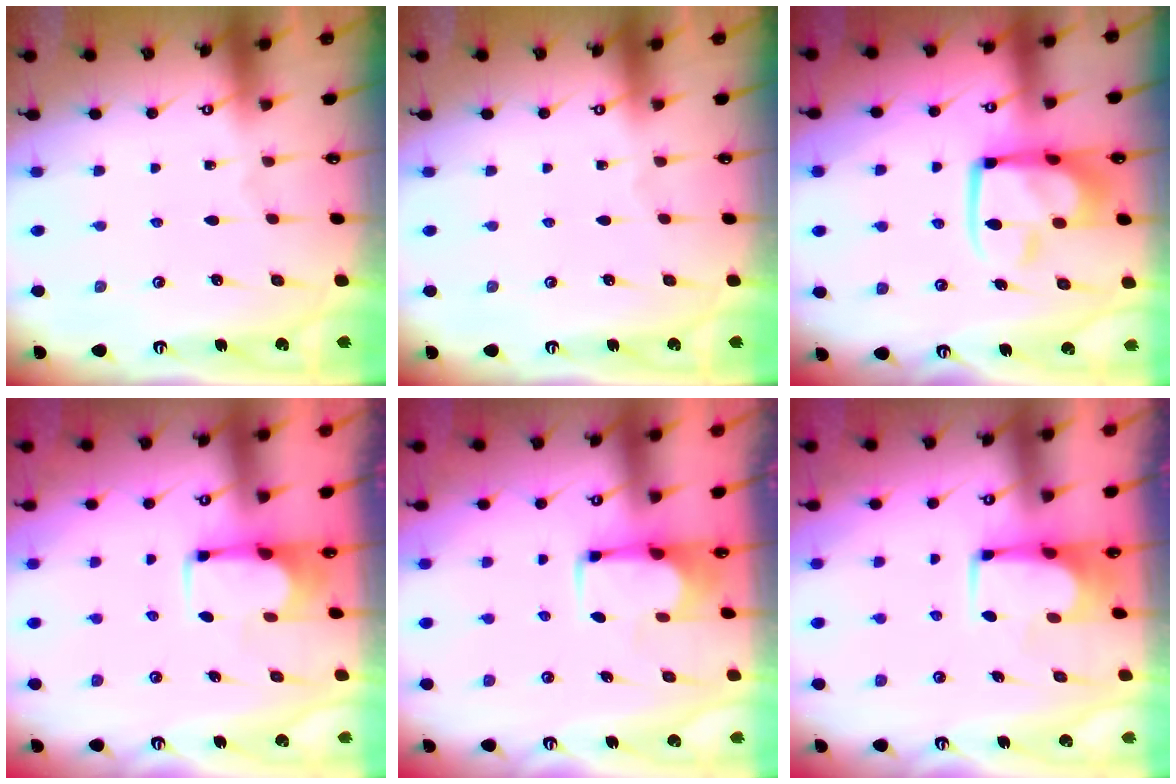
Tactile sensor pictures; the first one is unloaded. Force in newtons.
{"total": 0.0}
{"total": 13.0, "press": 12.9, "slide": 1.3}
{"total": 1.8, "press": 1.7, "slide": 0.5}
{"total": 1.7, "press": 1.6, "slide": 0.6}
{"total": 1.6, "press": 1.5, "slide": 0.3}